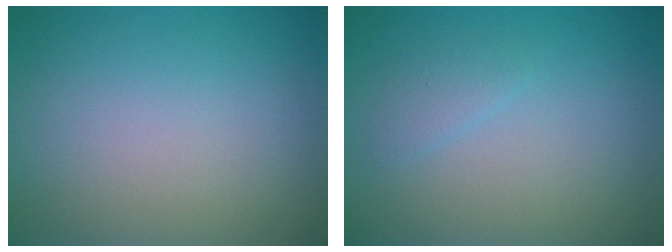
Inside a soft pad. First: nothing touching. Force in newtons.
{"total": 1.1, "press": 1.1, "slide": 0.1}